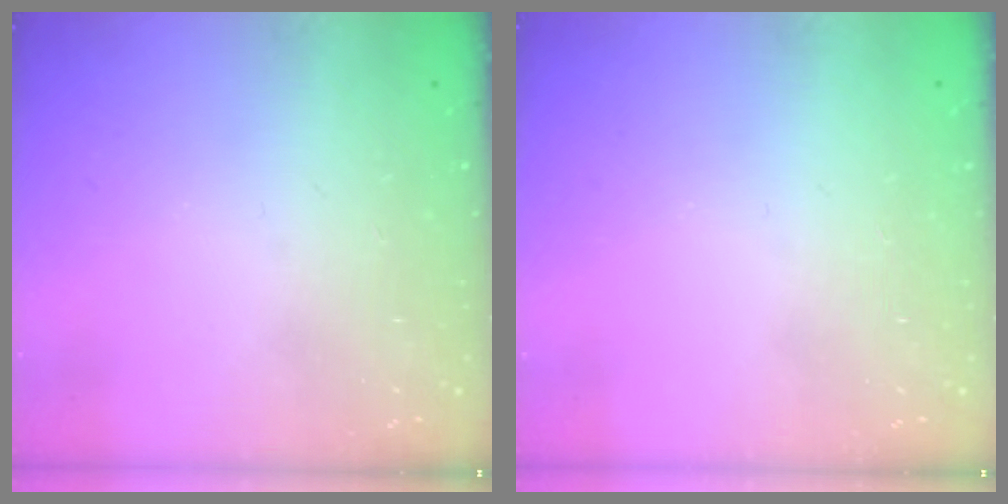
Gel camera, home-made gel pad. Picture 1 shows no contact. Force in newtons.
{"total": 0.0}